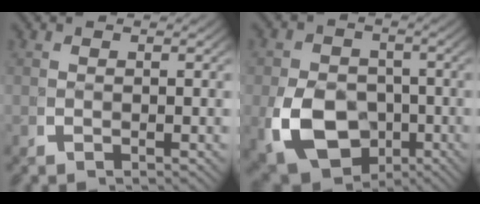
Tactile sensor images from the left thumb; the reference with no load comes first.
{"total": 10.1, "force": [-3.3, 8.0, 5.1], "torque": [-0.114, -0.053, -0.033]}